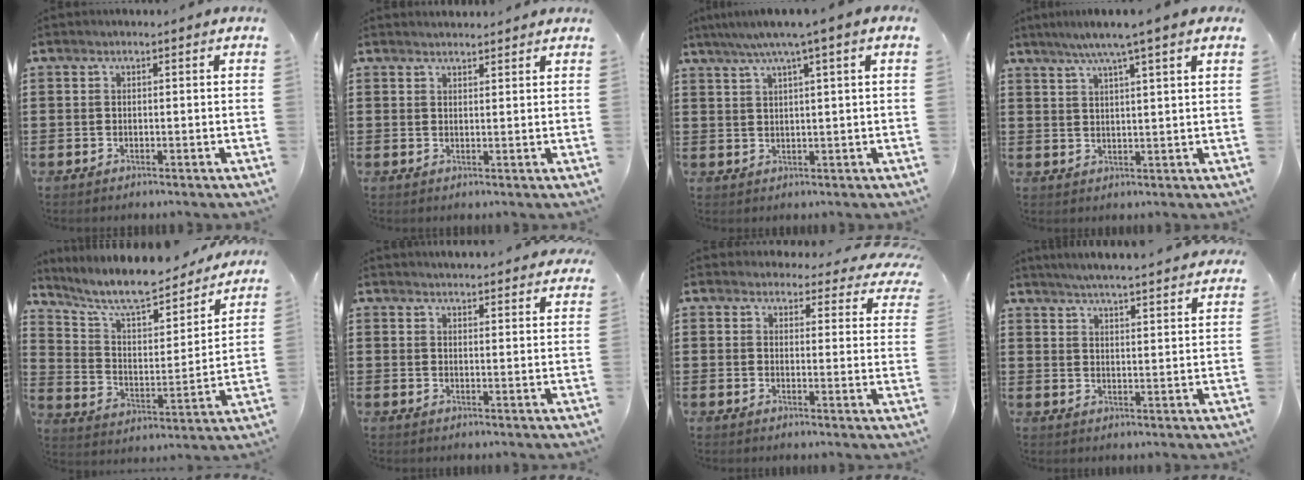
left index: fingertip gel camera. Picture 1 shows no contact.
{"total": 1.5, "force": [1.5, 0.1, 0.1], "torque": [-0.005, 0.002, 0.029]}
{"total": 4.0, "force": [2.2, -0.3, 3.4], "torque": [-0.072, -0.001, 0.033]}
{"total": 5.0, "force": [3.6, -0.6, 3.4], "torque": [-0.075, -0.006, 0.060]}
{"total": 9.9, "force": [8.7, 1.8, 4.4], "torque": [-0.114, -0.062, 0.149]}
{"total": 2.8, "force": [2.8, 0.0, 0.0], "torque": [0.000, -0.013, 0.050]}
{"total": 3.8, "force": [3.6, 1.0, 0.8], "torque": [-0.016, -0.020, 0.061]}
{"total": 4.5, "force": [4.4, -0.7, 0.7], "torque": [-0.033, -0.029, 0.074]}